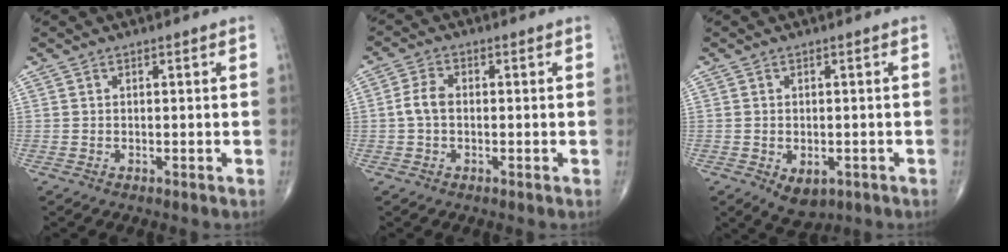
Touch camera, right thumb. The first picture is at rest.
{"total": 3.7, "force": [-0.3, 2.4, 2.8], "torque": [-0.059, 0.010, -0.012]}
{"total": 4.8, "force": [-1.8, 3.1, 3.2], "torque": [-0.042, 0.003, -0.014]}